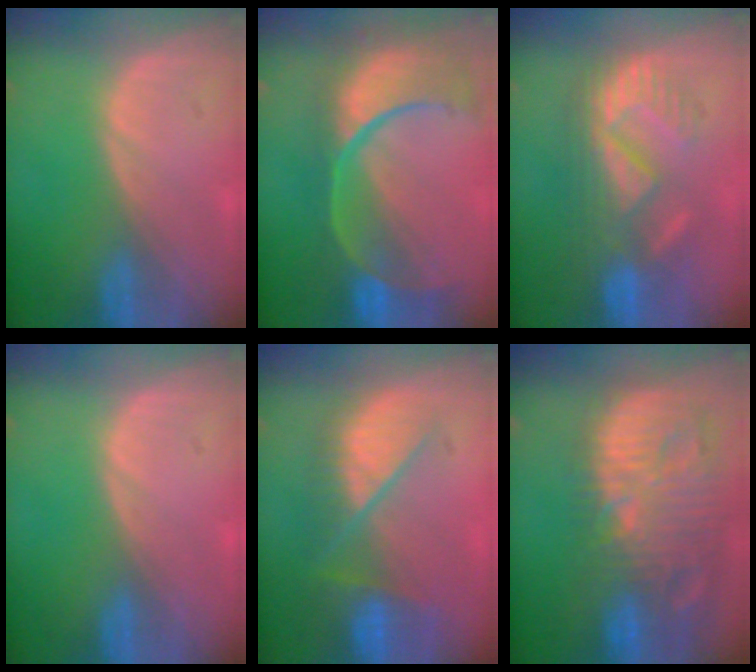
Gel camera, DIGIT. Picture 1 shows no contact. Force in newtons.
{"total": 12.8, "press": 10.4, "slide": 7.5}
{"total": 8.9, "press": 8.7, "slide": 1.9}
{"total": 0.0}
{"total": 9.6, "press": 8.2, "slide": 5.0}
{"total": 14.5, "press": 12.6, "slide": 7.2}